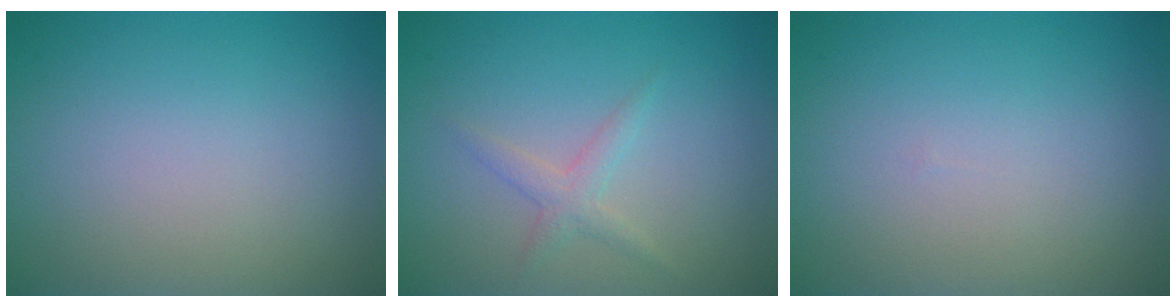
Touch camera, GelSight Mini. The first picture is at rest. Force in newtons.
{"total": 1.6, "press": 1.6, "slide": 0.0}
{"total": 0.0}